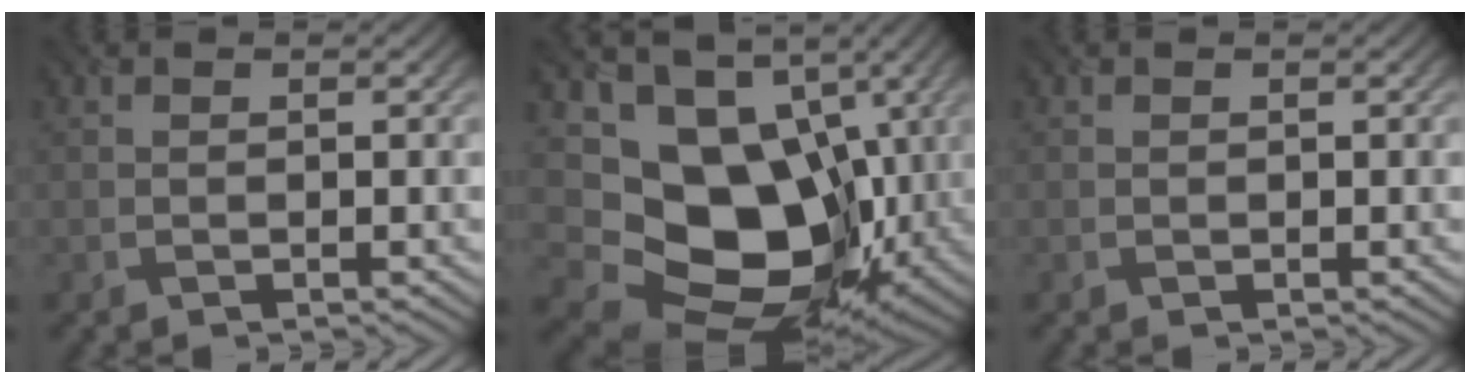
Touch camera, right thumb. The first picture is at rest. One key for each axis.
{"total": 15.7, "fx": -0.6, "fy": 11.8, "fz": 10.4, "tx": -0.177, "ty": -0.039, "tz": -0.005}
{"total": 0.0}